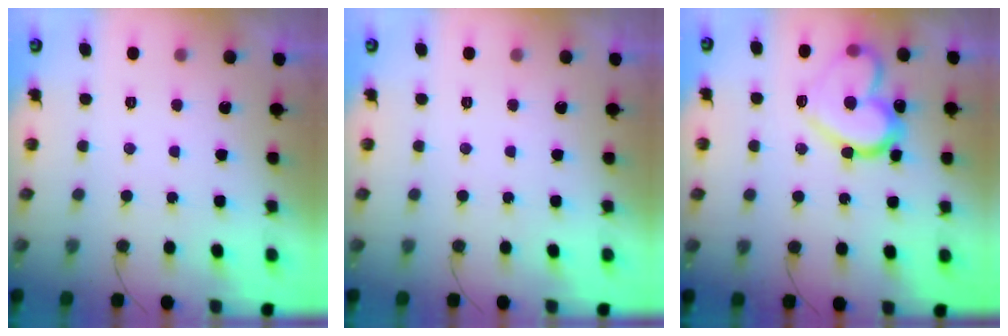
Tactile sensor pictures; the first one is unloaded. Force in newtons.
{"total": 0.0}
{"total": 18.7, "press": 18.7, "slide": 1.0}